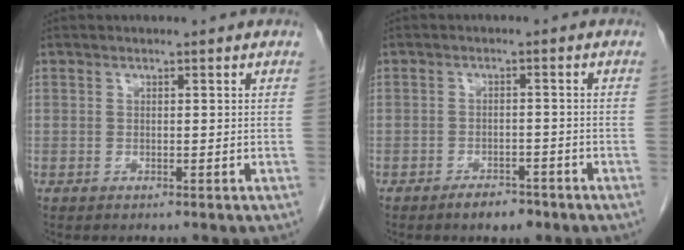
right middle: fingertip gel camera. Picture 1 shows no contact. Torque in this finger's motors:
{"motor_torque": [0.73, -0.72, 0.09, 0.07]}